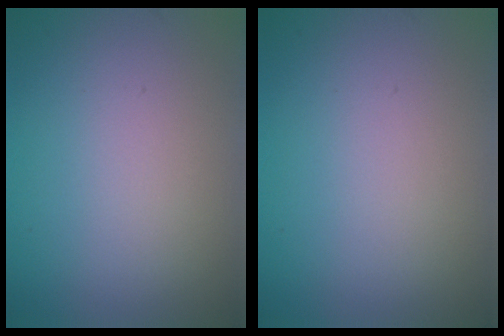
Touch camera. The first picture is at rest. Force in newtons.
{"total": 0.0}